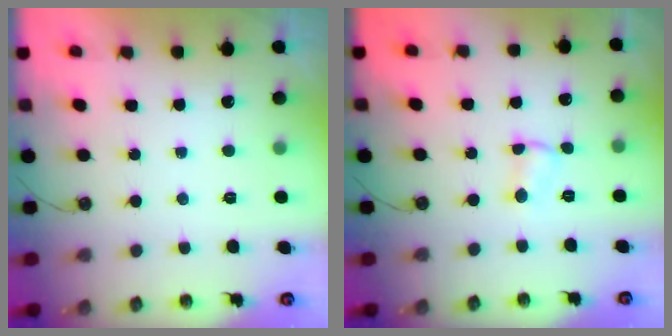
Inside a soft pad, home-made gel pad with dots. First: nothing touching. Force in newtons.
{"total": 2.5, "press": 2.5, "slide": 0.4}